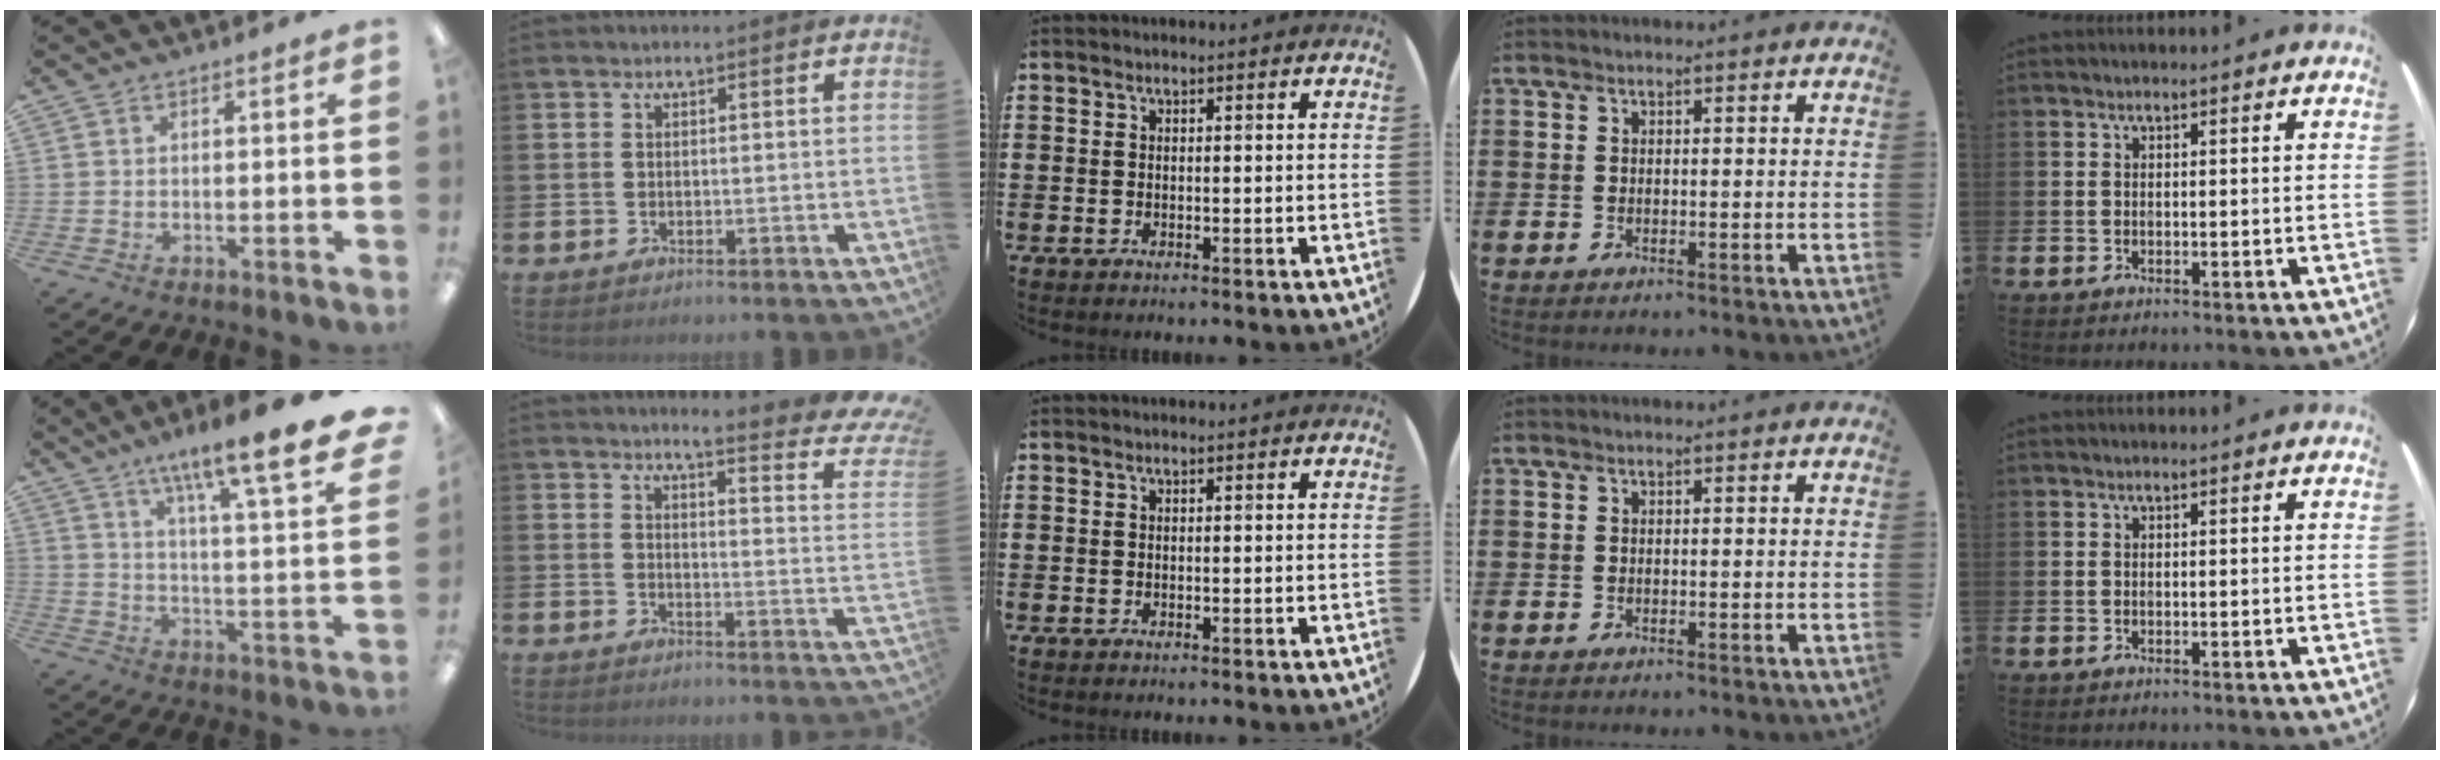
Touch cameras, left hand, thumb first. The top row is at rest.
{"thumb": {"total": 15.3, "force": [11.2, 1.5, 10.3], "torque": [-0.159, -0.085, 0.172]}, "index": {"total": 4.3, "force": [3.8, 0.1, 1.9], "torque": [-0.030, -0.049, 0.052]}}